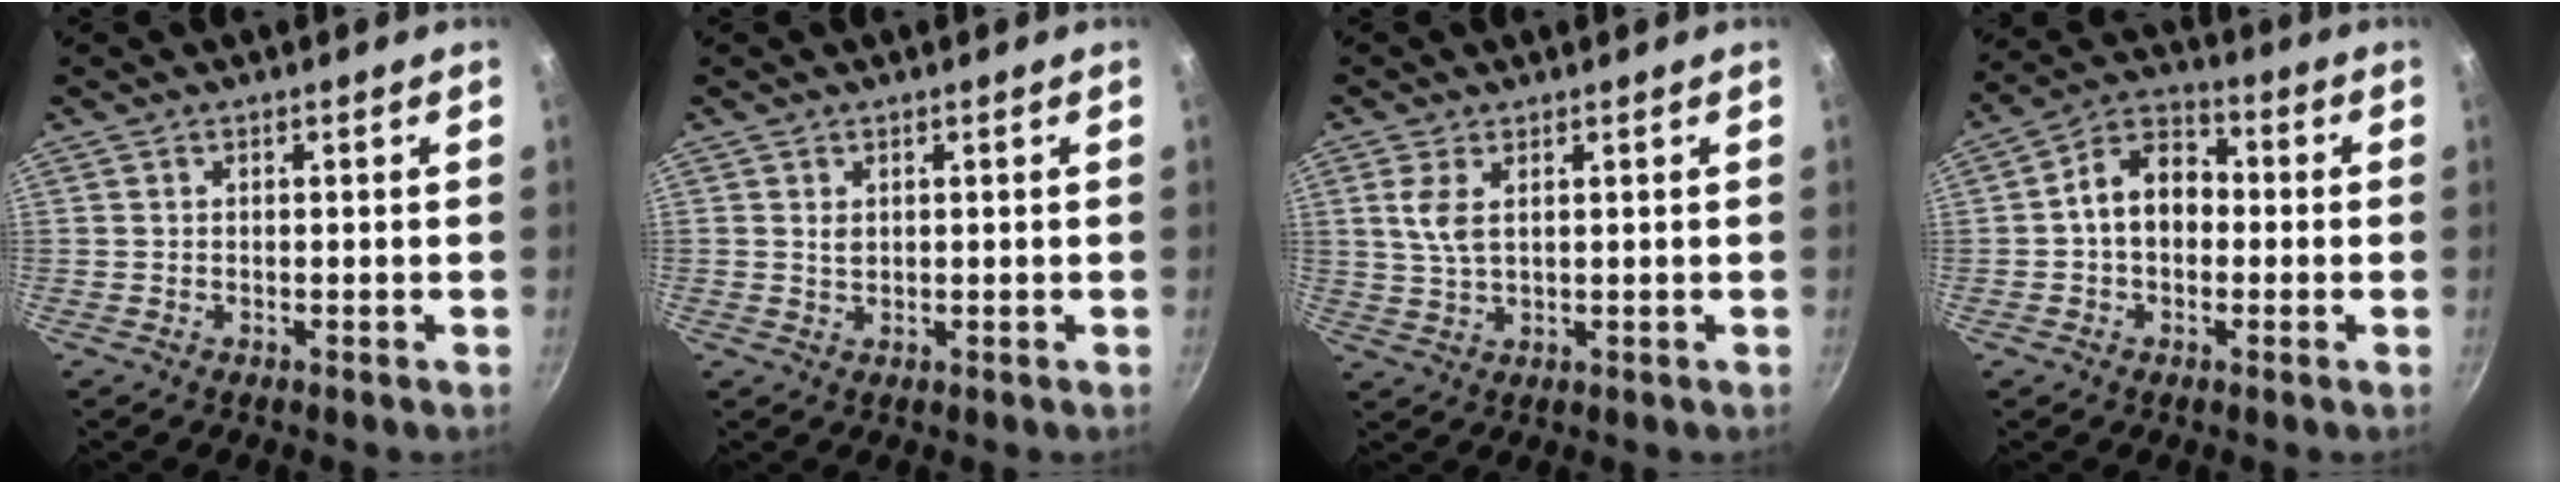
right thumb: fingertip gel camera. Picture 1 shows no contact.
{"total": 1.5, "force": [0.5, 1.1, 0.9], "torque": [-0.014, -0.001, 0.009]}
{"total": 4.8, "force": [1.6, 2.4, 3.9], "torque": [-0.078, -0.007, 0.033]}
{"total": 10.2, "force": [-0.3, 7.5, 6.8], "torque": [-0.075, 0.034, -0.023]}